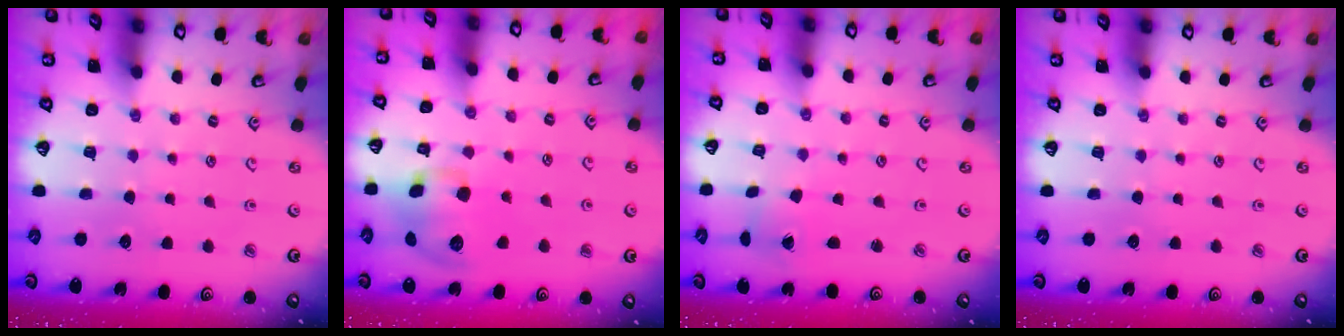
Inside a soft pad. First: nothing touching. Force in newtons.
{"total": 12.2, "press": 12.0, "slide": 2.0}
{"total": 1.6, "press": 1.6, "slide": 0.3}
{"total": 0.0}